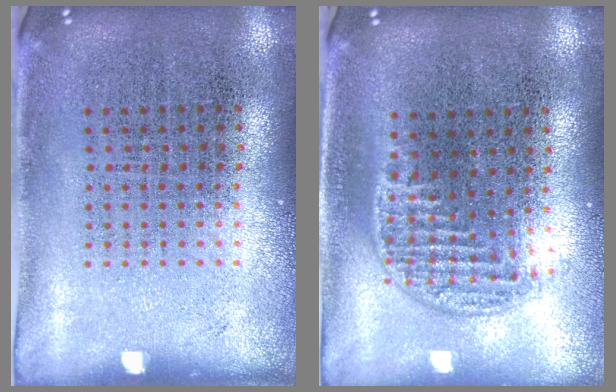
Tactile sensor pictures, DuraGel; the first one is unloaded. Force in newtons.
{"total": 1.3, "press": 1.0, "slide": 0.7}